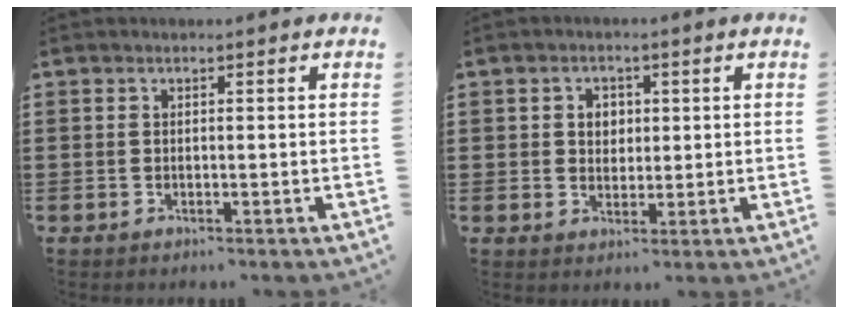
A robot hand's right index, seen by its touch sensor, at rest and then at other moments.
{"total": 2.8, "force": [0.5, 2.4, 1.3], "torque": [-0.035, 0.011, 0.005]}